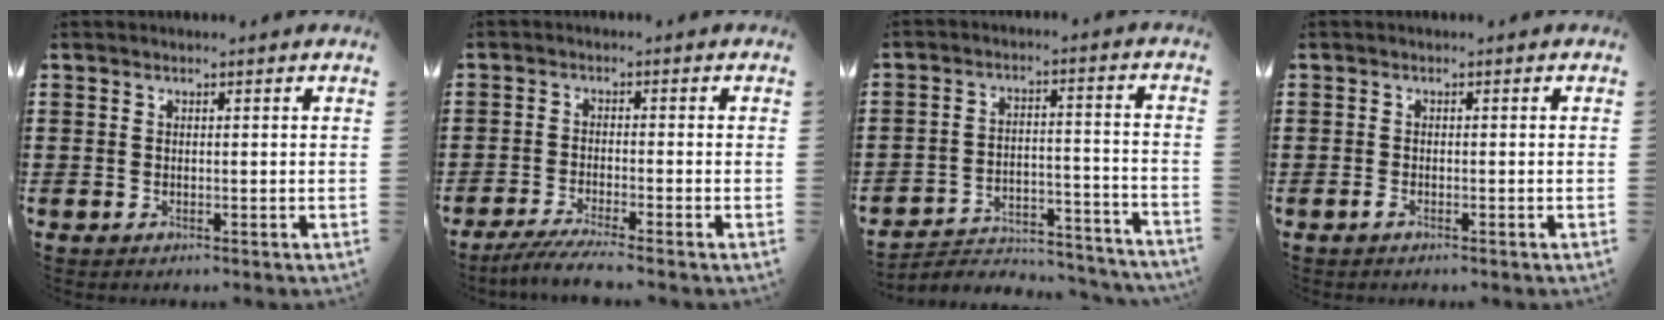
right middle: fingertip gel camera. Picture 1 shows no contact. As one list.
[{"total": 3.4, "force": [-3.0, -0.3, 1.6], "torque": [-0.041, -0.011, -0.061]}, {"total": 4.1, "force": [-3.8, 1.0, 0.8], "torque": [-0.019, 0.006, -0.082]}, {"total": 0.8, "force": [-0.7, 0.2, 0.4], "torque": [-0.012, -0.003, -0.013]}]